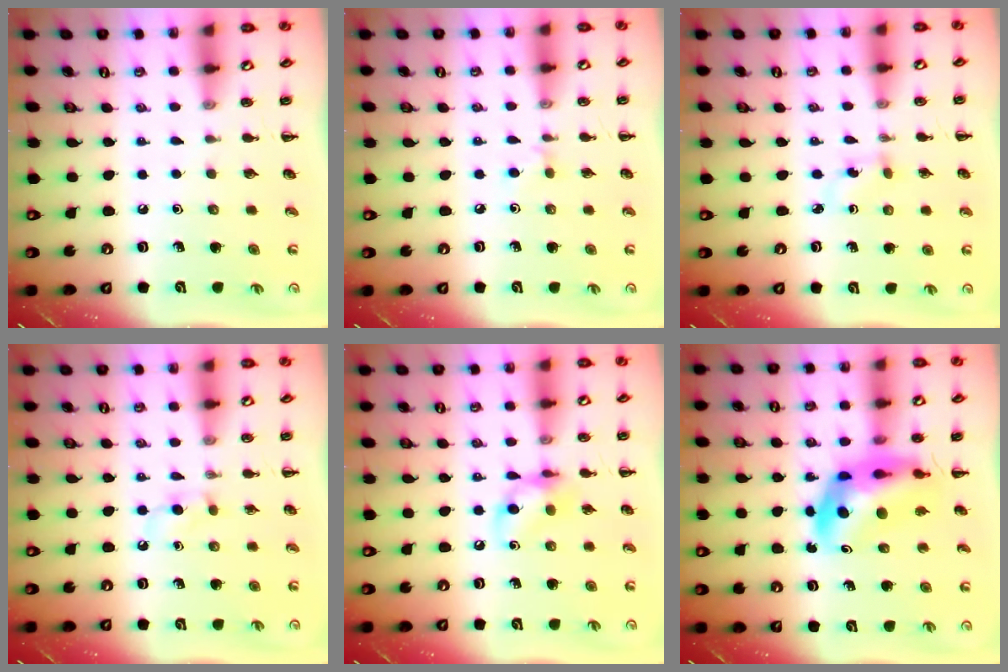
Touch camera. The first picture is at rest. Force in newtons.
{"total": 4.0, "press": 3.7, "slide": 1.5}
{"total": 2.5, "press": 2.3, "slide": 1.1}
{"total": 2.7, "press": 2.5, "slide": 1.2}
{"total": 9.8, "press": 9.7, "slide": 1.3}
{"total": 10.6, "press": 10.1, "slide": 3.1}